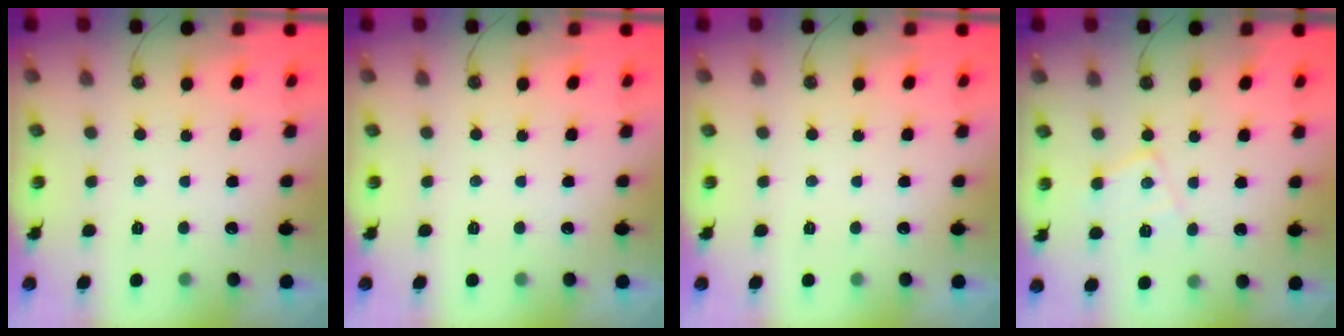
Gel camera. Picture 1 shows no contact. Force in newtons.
{"total": 0.0}
{"total": 0.0}
{"total": 9.7, "press": 9.7, "slide": 0.6}